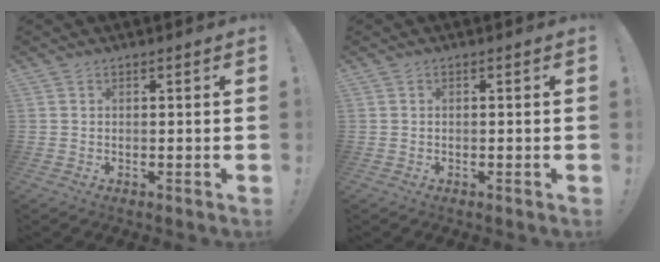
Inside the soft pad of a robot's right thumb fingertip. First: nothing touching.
{"total": 0.0}